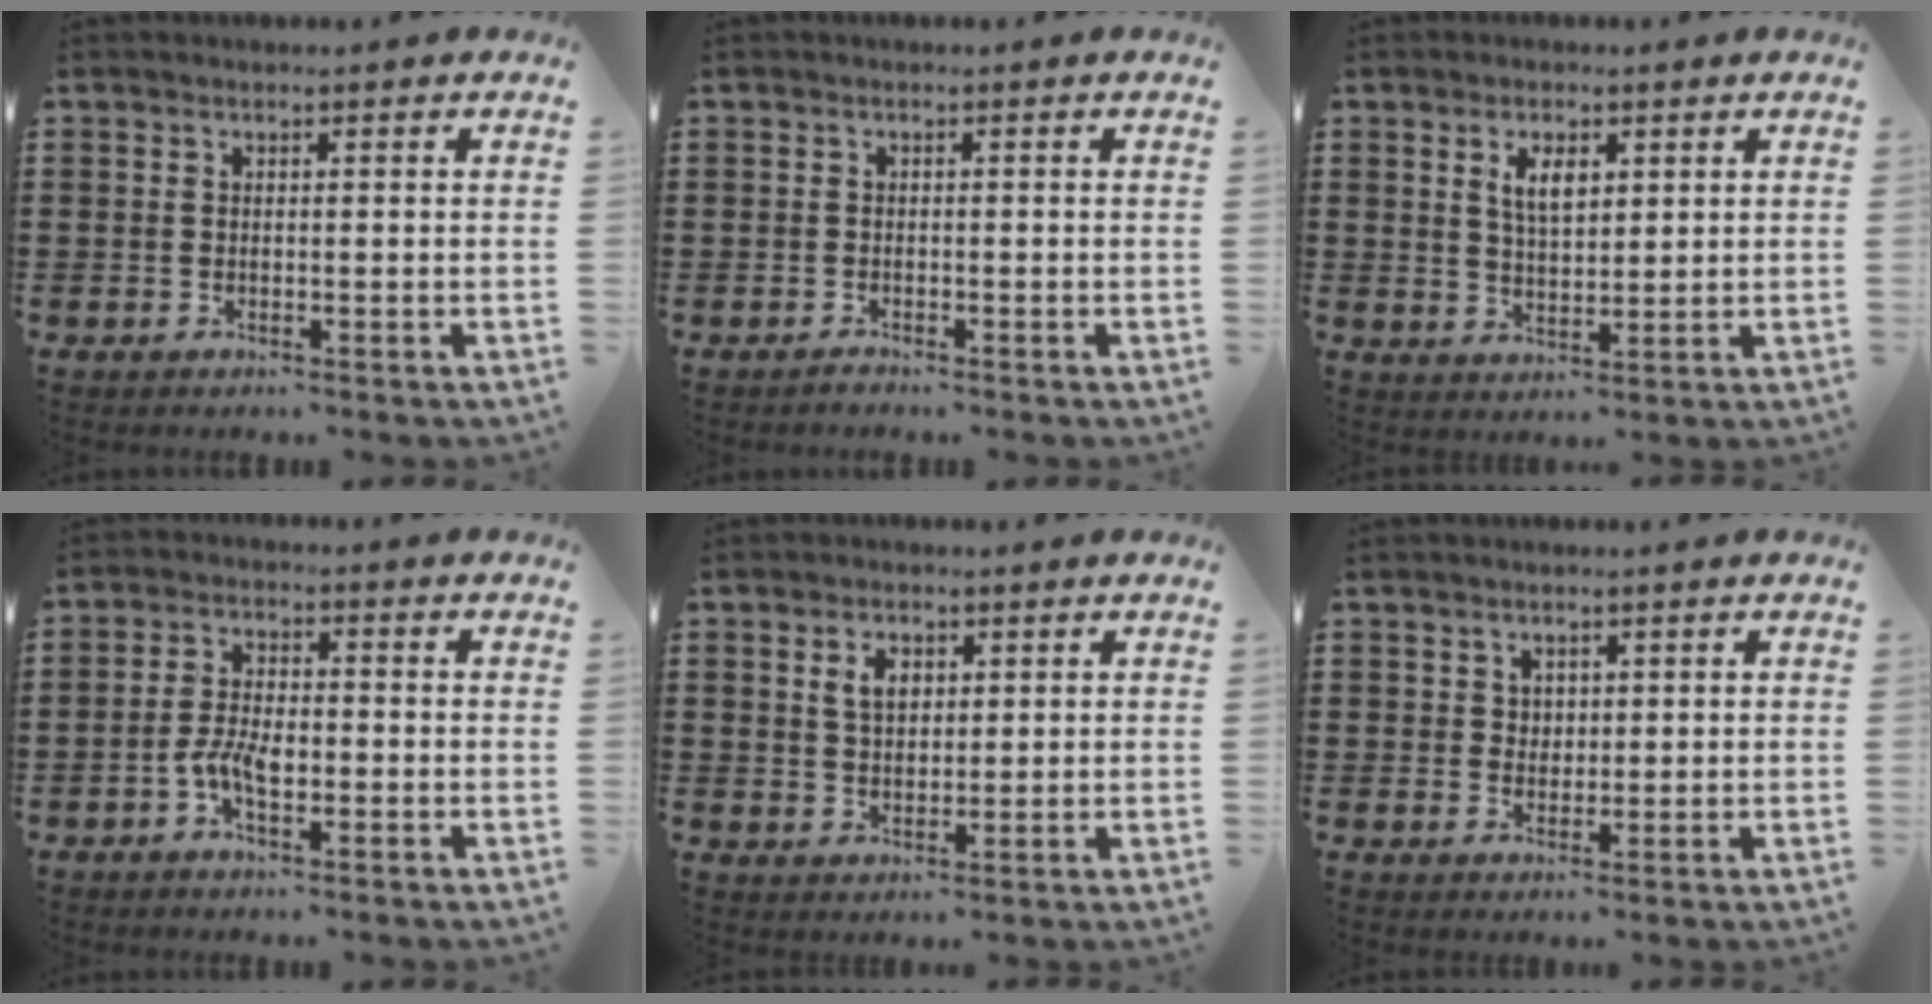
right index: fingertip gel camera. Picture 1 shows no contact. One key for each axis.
{"total": 0.7, "fx": -0.7, "fy": 0.1, "fz": 0.0, "tx": -0.002, "ty": 0.000, "tz": -0.014}
{"total": 4.0, "fx": 1.8, "fy": 1.9, "fz": 3.1, "tx": -0.059, "ty": 0.004, "tz": 0.029}
{"total": 4.6, "fx": -1.7, "fy": 2.1, "fz": 3.7, "tx": -0.092, "ty": -0.001, "tz": -0.038}
{"total": 3.5, "fx": 1.4, "fy": 2.3, "fz": 2.3, "tx": -0.053, "ty": 0.010, "tz": 0.024}
{"total": 1.9, "fx": 1.1, "fy": 1.5, "fz": 0.3, "tx": -0.010, "ty": 0.008, "tz": 0.022}